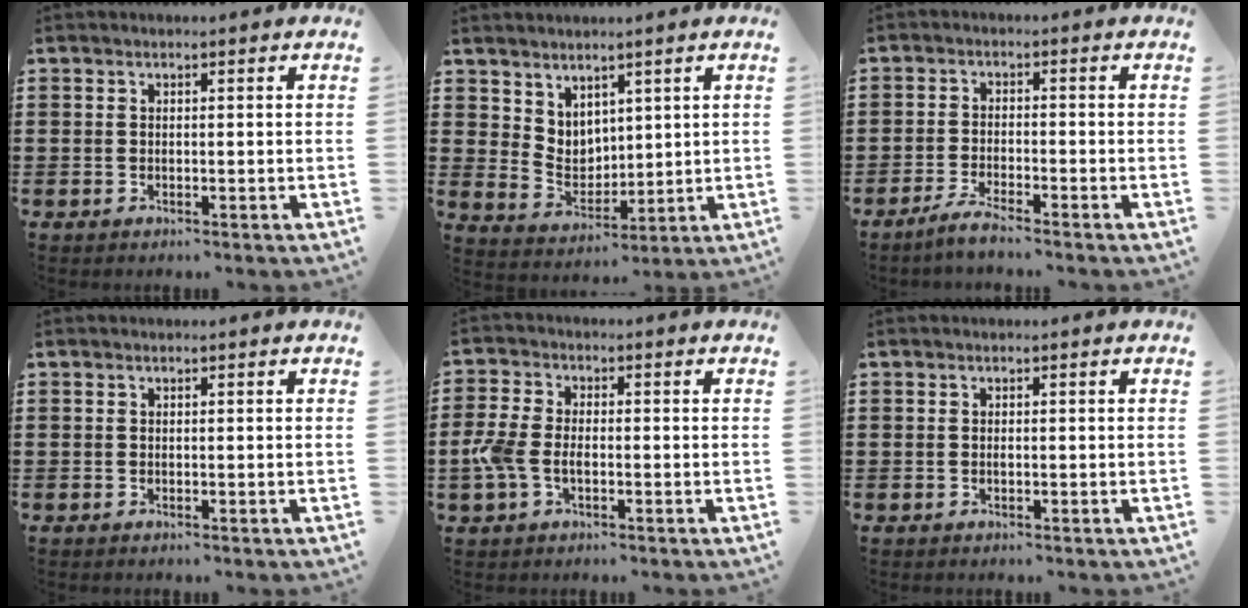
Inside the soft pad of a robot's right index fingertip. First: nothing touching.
{"total": 4.5, "force": [3.5, 2.8, 0.3], "torque": [-0.024, -0.006, 0.068]}
{"total": 2.8, "force": [-2.6, -0.3, 1.2], "torque": [-0.028, 0.001, -0.051]}
{"total": 0.0}
{"total": 4.9, "force": [-1.5, 2.8, 3.8], "torque": [-0.100, -0.004, -0.035]}
{"total": 0.0}